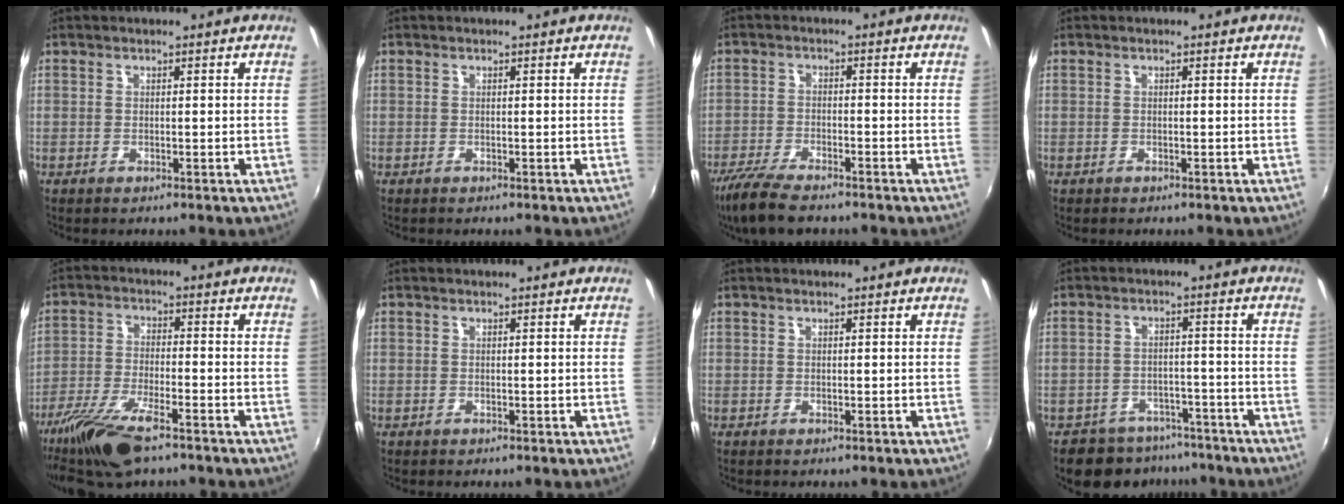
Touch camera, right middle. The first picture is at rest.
{"total": 0.0}
{"total": 9.3, "force": [-7.5, 2.2, 5.0], "torque": [-0.128, -0.033, -0.139]}
{"total": 0.0}
{"total": 12.3, "force": [-8.7, 3.3, 8.0], "torque": [-0.182, -0.031, -0.169]}
{"total": 0.0}
{"total": 0.0}
{"total": 9.2, "force": [-7.4, 5.1, 2.1], "torque": [-0.049, 0.013, -0.098]}